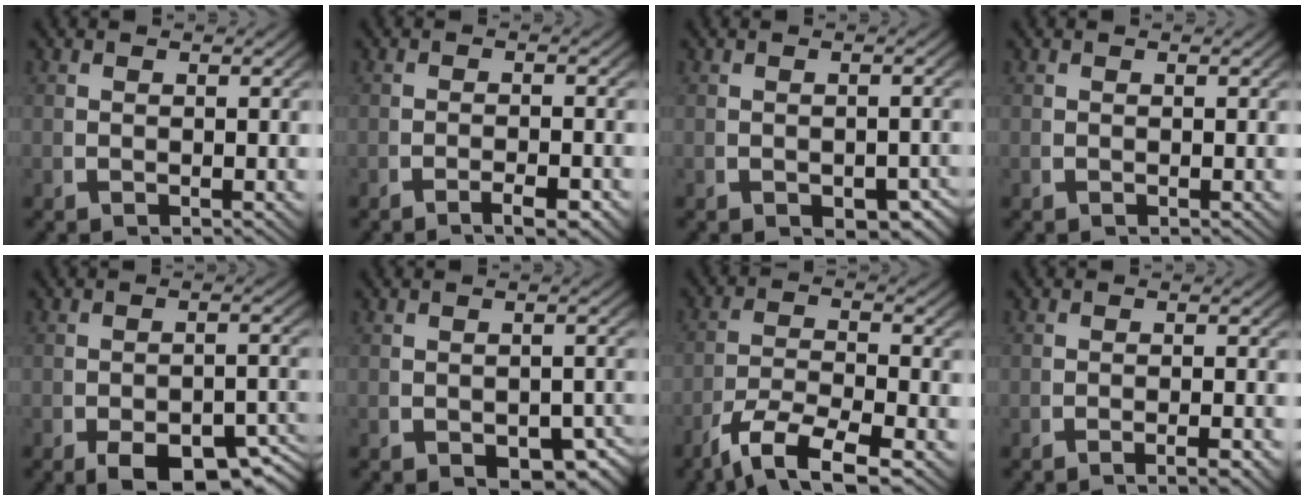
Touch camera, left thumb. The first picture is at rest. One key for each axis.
{"total": 2.3, "fx": -1.4, "fy": 0.6, "fz": 1.7, "tx": -0.025, "ty": -0.002, "tz": -0.028}
{"total": 2.4, "fx": -1.0, "fy": 1.3, "fz": 1.7, "tx": -0.028, "ty": -0.016, "tz": -0.007}
{"total": 0.0}
{"total": 6.2, "fx": -3.5, "fy": 2.8, "fz": 4.3, "tx": -0.061, "ty": -0.022, "tz": -0.044}
{"total": 3.6, "fx": -1.6, "fy": 2.0, "fz": 2.6, "tx": -0.039, "ty": -0.022, "tz": -0.013}
{"total": 6.2, "fx": -2.8, "fy": 2.9, "fz": 4.7, "tx": -0.095, "ty": -0.019, "tz": -0.039}
{"total": 1.9, "fx": -1.2, "fy": 0.2, "fz": 1.5, "tx": -0.021, "ty": 0.002, "tz": -0.024}